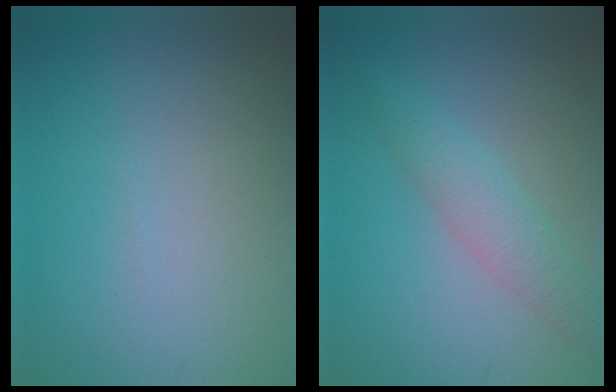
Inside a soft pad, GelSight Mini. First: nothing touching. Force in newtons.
{"total": 2.9, "press": 2.9, "slide": 0.1}